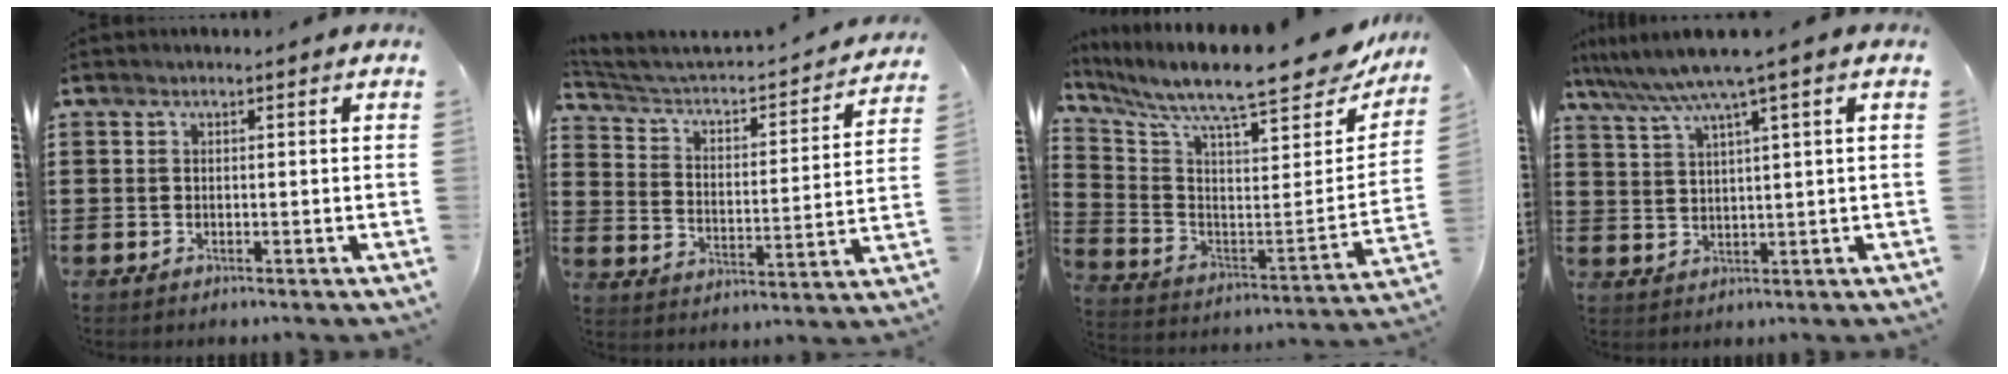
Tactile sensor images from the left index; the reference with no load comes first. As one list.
[{"total": 3.1, "force": [2.6, 0.9, 1.5], "torque": [-0.048, -0.031, 0.031]}, {"total": 10.8, "force": [9.3, 1.2, 5.5], "torque": [-0.122, -0.083, 0.148]}, {"total": 5.9, "force": [3.9, -0.4, 4.5], "torque": [-0.098, -0.016, 0.063]}]